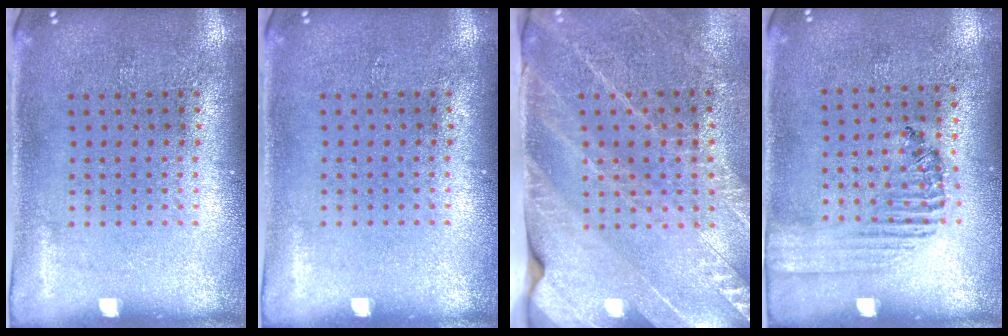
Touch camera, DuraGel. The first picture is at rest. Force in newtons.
{"total": 0.0}
{"total": 2.7, "press": 2.6, "slide": 0.7}
{"total": 1.3, "press": 1.0, "slide": 0.8}